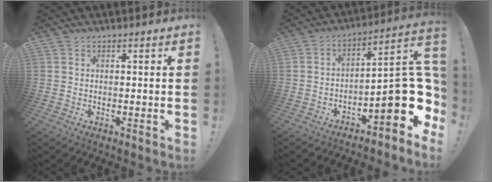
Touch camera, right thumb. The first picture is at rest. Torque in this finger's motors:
{"motor_torque": [1.95, 1.73, 1.24, -1.23, 0.01]}